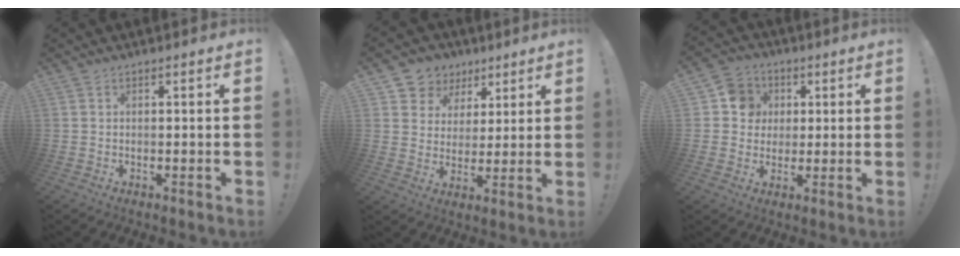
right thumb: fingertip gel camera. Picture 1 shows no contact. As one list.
[{"total": 8.0, "force": [3.7, 7.0, 1.1], "torque": [-0.012, -0.029, 0.077]}, {"total": 8.8, "force": [1.9, 8.4, 2.0], "torque": [-0.023, -0.004, 0.041]}]